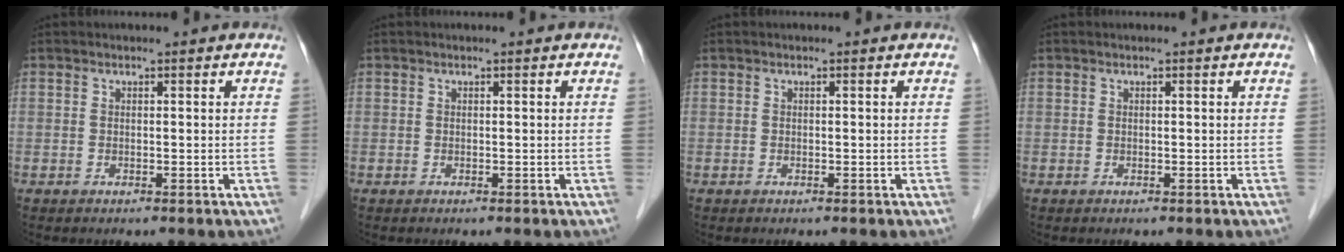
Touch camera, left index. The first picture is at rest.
{"total": 0.0}
{"total": 0.0}
{"total": 0.0}